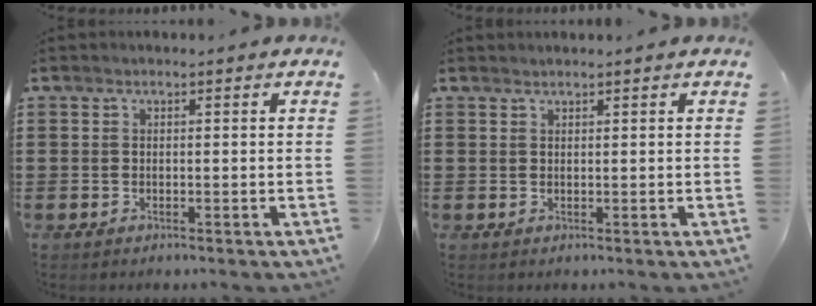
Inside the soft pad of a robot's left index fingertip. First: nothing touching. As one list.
[{"total": 0.8, "force": [0.8, -0.1, 0.2], "torque": [-0.004, -0.002, 0.016]}]